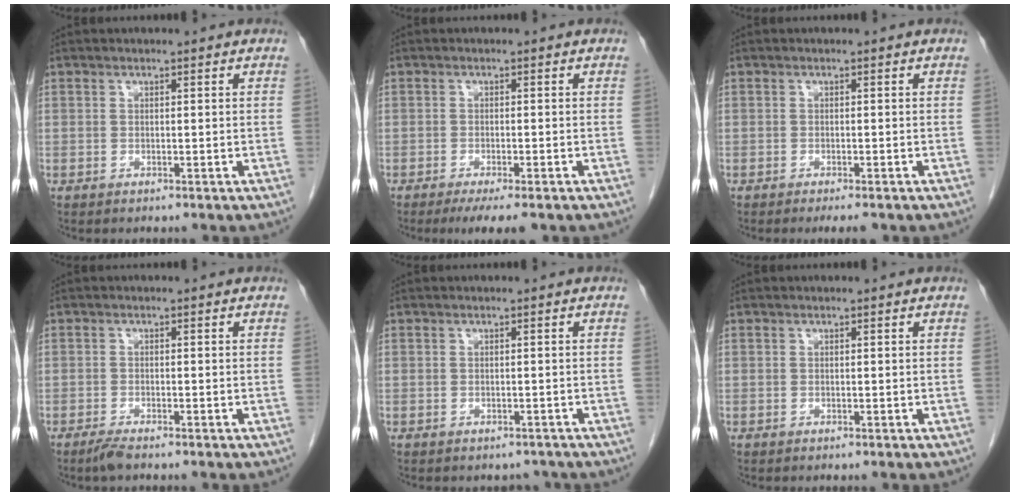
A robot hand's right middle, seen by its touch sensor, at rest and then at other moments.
{"total": 5.3, "force": [-3.9, 0.7, 3.6], "torque": [-0.046, -0.013, -0.055]}
{"total": 2.4, "force": [-1.9, 0.3, 1.4], "torque": [-0.018, -0.007, -0.024]}
{"total": 1.8, "force": [-1.5, 0.1, 1.1], "torque": [-0.030, -0.006, -0.029]}
{"total": 1.9, "force": [-1.6, 1.0, 0.1], "torque": [-0.002, 0.001, -0.022]}
{"total": 0.0}